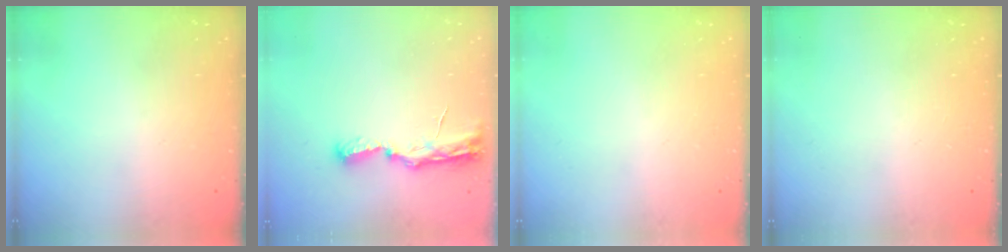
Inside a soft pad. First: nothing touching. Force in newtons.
{"total": 8.0, "press": 8.0, "slide": 0.8}
{"total": 0.0}
{"total": 0.0}